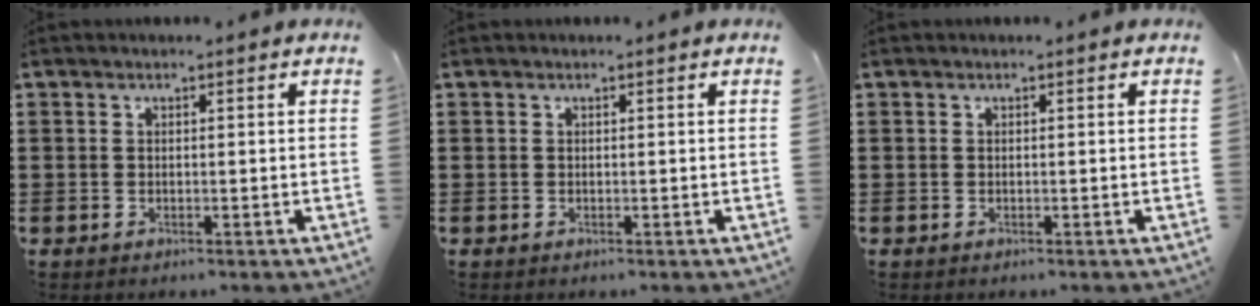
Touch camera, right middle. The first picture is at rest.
{"total": 0.0}
{"total": 0.0}